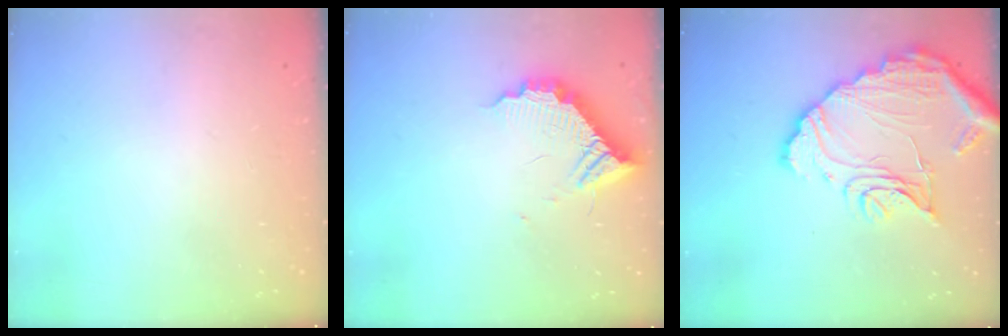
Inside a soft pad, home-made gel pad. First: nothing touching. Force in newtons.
{"total": 11.9, "press": 11.8, "slide": 0.8}
{"total": 16.8, "press": 16.7, "slide": 1.6}